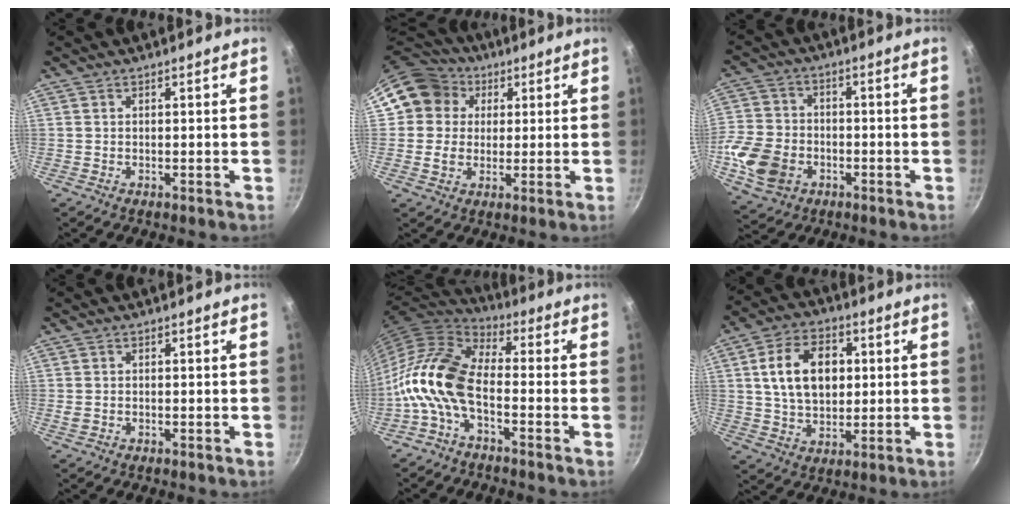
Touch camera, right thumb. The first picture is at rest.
{"total": 11.0, "force": [3.4, 10.0, 3.4], "torque": [-0.032, 0.010, 0.046]}
{"total": 13.2, "force": [-4.2, 10.0, 7.4], "torque": [-0.142, 0.021, -0.083]}
{"total": 1.1, "force": [-0.3, 0.8, 0.7], "torque": [-0.016, 0.002, -0.003]}
{"total": 12.9, "force": [-3.8, 6.5, 10.5], "torque": [-0.207, 0.043, -0.096]}
{"total": 13.4, "force": [2.4, 9.1, 9.5], "torque": [-0.138, 0.003, 0.039]}